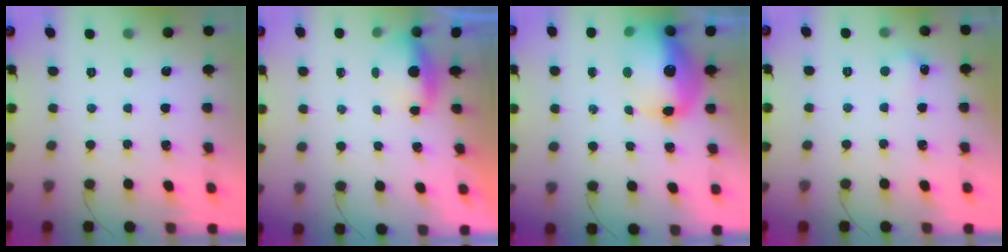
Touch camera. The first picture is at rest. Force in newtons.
{"total": 3.5, "press": 3.3, "slide": 0.9}
{"total": 15.4, "press": 15.0, "slide": 3.3}
{"total": 4.2, "press": 4.1, "slide": 1.0}